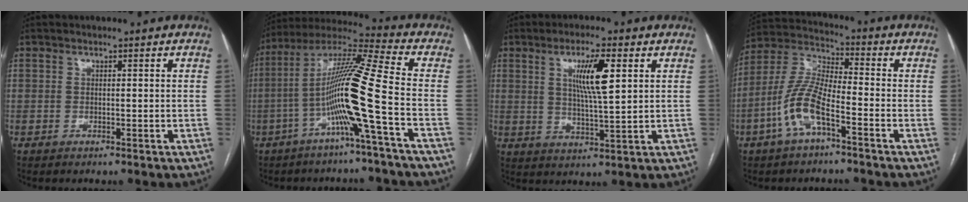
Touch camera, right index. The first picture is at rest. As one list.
[{"total": 14.3, "force": [-4.0, -2.1, 13.6], "torque": [-0.254, 0.007, -0.086]}, {"total": 8.0, "force": [2.7, 0.7, 7.5], "torque": [-0.136, -0.002, 0.048]}, {"total": 10.2, "force": [-4.5, 2.9, 8.7], "torque": [-0.199, 0.009, -0.093]}]